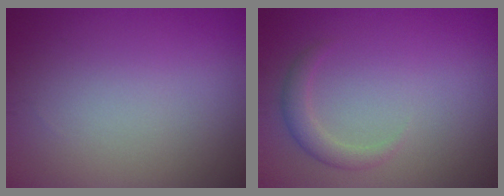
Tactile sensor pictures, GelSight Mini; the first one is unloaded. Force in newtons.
{"total": 1.8, "press": 1.8, "slide": 0.2}